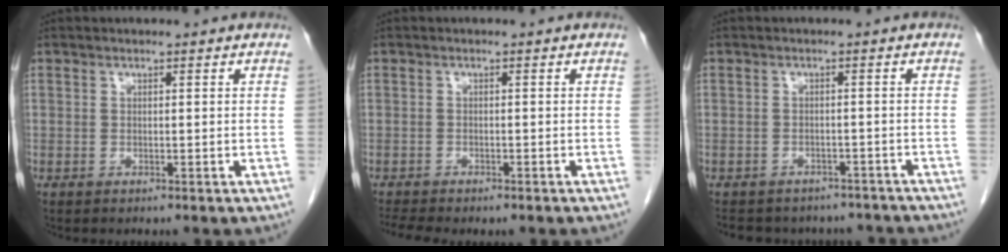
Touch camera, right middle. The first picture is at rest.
{"total": 3.4, "force": [-2.9, 0.8, 1.6], "torque": [-0.024, -0.003, -0.041]}
{"total": 13.0, "force": [-11.4, 5.5, 3.0], "torque": [-0.053, 0.015, -0.121]}